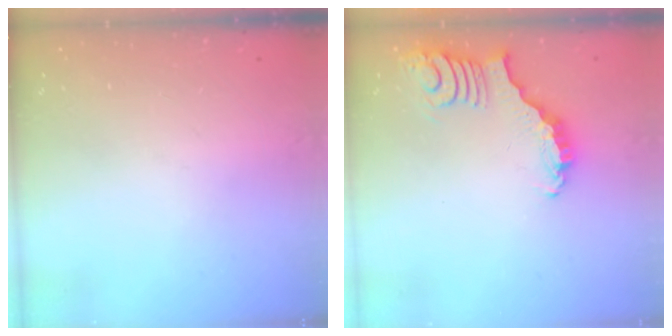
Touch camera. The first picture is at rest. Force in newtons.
{"total": 3.4, "press": 3.3, "slide": 0.7}